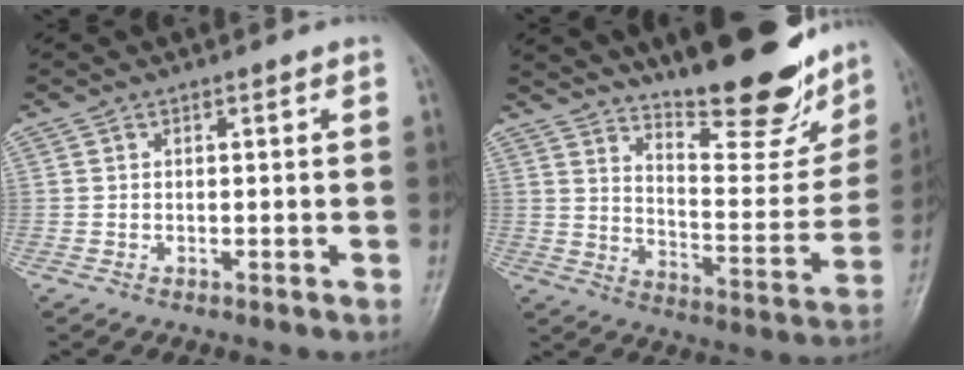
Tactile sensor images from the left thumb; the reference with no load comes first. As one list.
[{"total": 22.8, "force": [18.2, 6.3, 12.2], "torque": [-0.131, -0.115, 0.256]}]